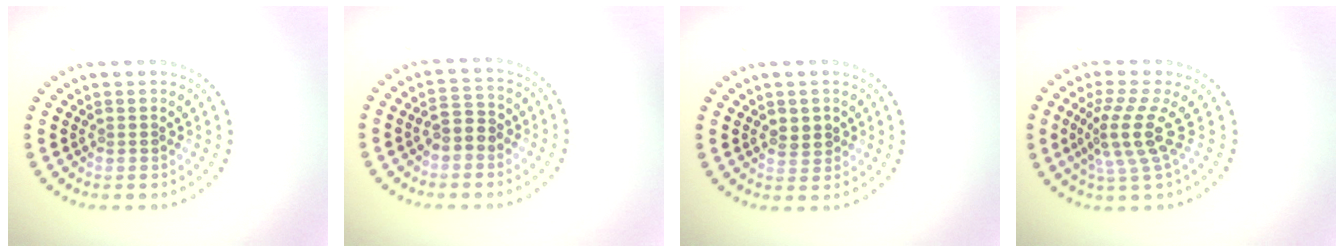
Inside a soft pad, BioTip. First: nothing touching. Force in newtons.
{"total": 2.6, "press": 2.5, "slide": 0.7}
{"total": 1.9, "press": 1.8, "slide": 0.4}
{"total": 3.9, "press": 2.8, "slide": 2.8}